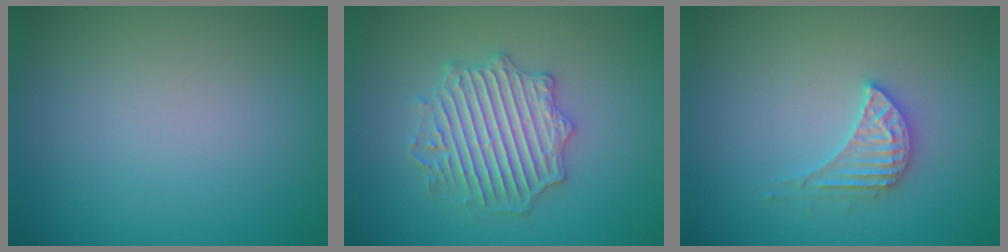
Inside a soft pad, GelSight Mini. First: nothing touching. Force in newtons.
{"total": 4.1, "press": 4.1, "slide": 0.6}
{"total": 2.6, "press": 2.6, "slide": 0.2}